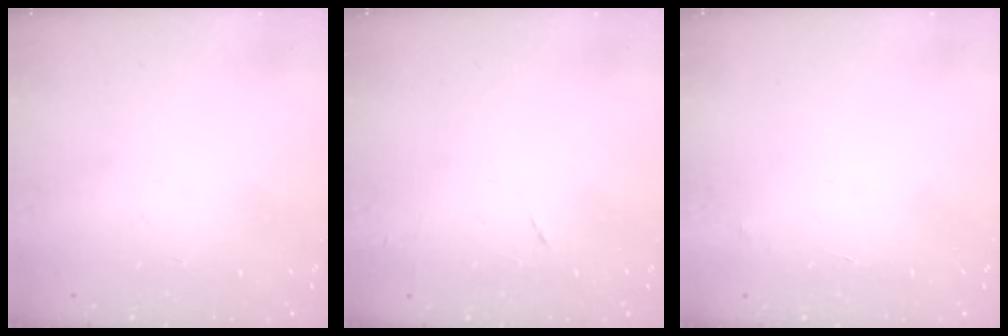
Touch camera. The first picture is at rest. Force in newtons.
{"total": 4.6, "press": 4.6, "slide": 0.6}
{"total": 4.0, "press": 4.0, "slide": 0.2}